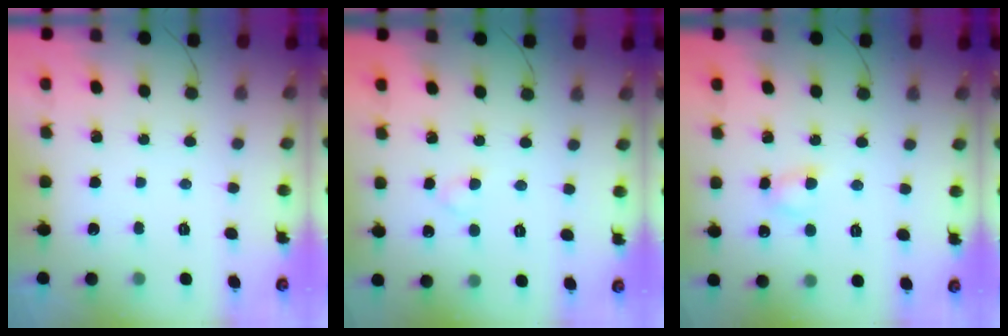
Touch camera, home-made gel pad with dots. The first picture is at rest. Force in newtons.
{"total": 2.0, "press": 1.7, "slide": 0.9}
{"total": 3.6, "press": 3.4, "slide": 1.0}